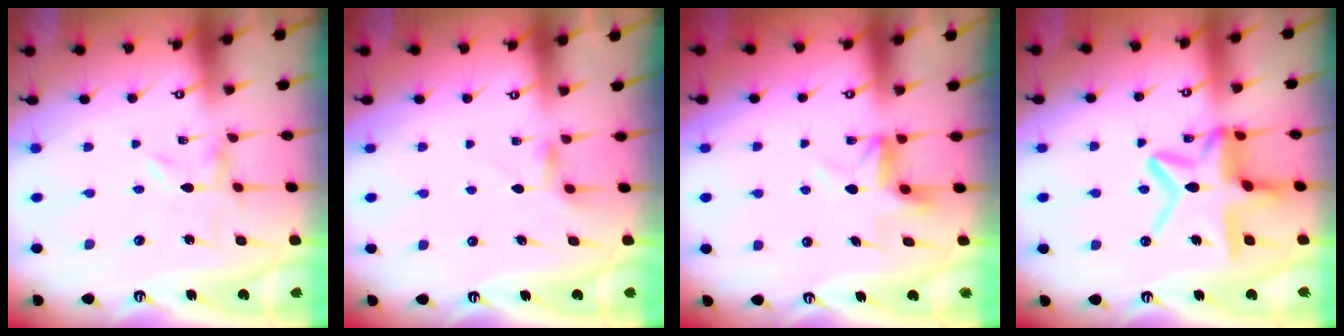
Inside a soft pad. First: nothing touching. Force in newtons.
{"total": 3.0, "press": 2.9, "slide": 0.5}
{"total": 6.2, "press": 5.9, "slide": 1.9}
{"total": 15.4, "press": 15.3, "slide": 1.3}